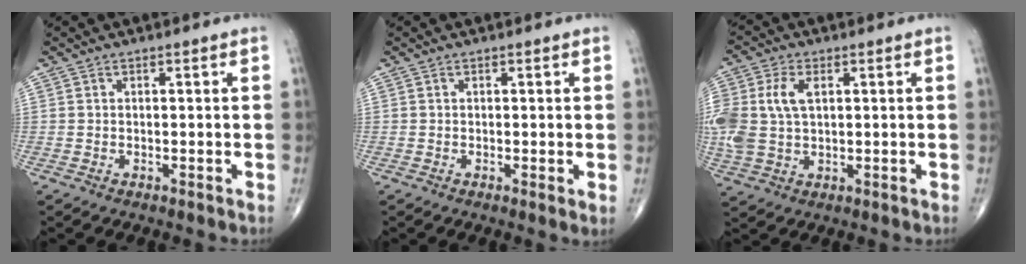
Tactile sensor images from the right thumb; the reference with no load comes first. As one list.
[{"total": 1.1, "force": [0.0, 0.2, 1.1], "torque": [-0.017, -0.005, -0.003]}, {"total": 11.2, "force": [2.0, 6.9, 8.6], "torque": [-0.214, 0.008, 0.042]}]